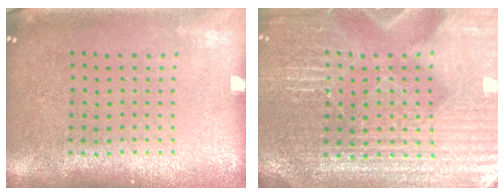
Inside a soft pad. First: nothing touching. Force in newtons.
{"total": 4.8, "press": 4.6, "slide": 1.5}